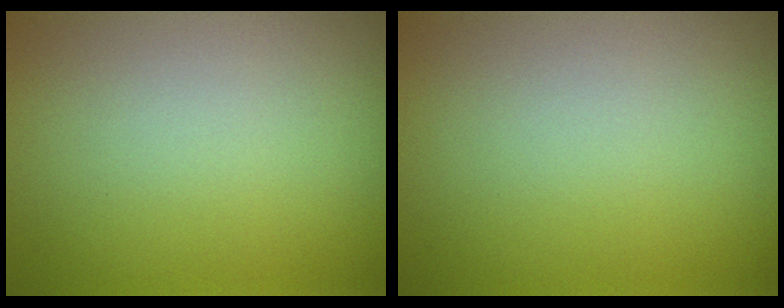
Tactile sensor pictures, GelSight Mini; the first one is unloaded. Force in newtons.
{"total": 0.0}